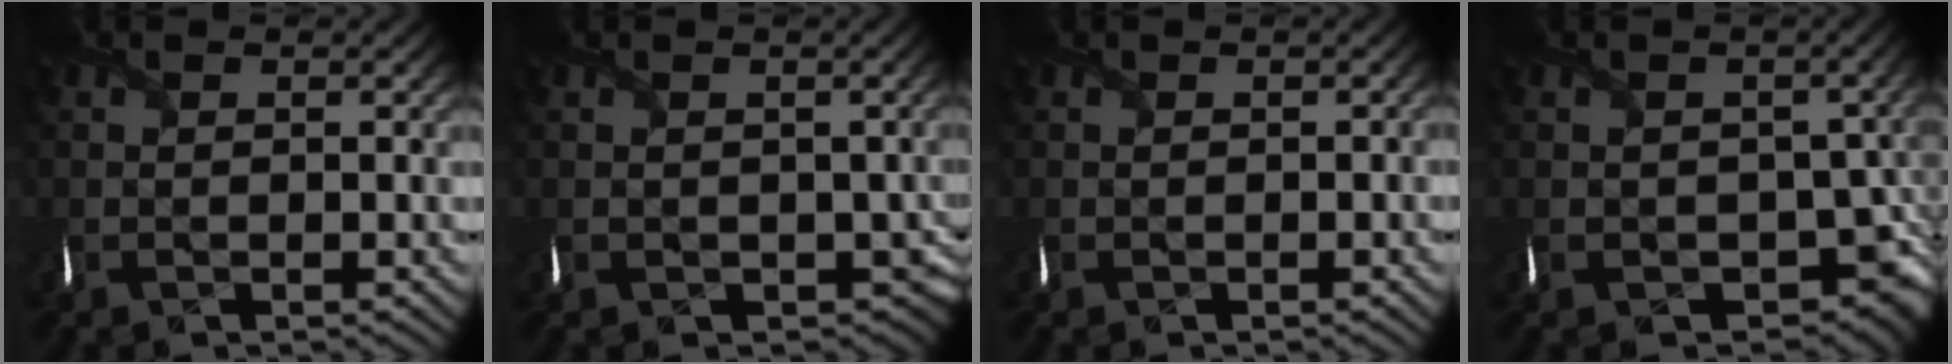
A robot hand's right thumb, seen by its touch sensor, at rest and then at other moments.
{"total": 4.8, "force": [-0.5, 3.9, 2.8], "torque": [-0.048, -0.031, 0.001]}
{"total": 0.6, "force": [-0.2, 0.4, 0.3], "torque": [-0.007, -0.002, -0.004]}
{"total": 7.4, "force": [-0.9, 5.7, 4.6], "torque": [-0.075, -0.040, -0.005]}